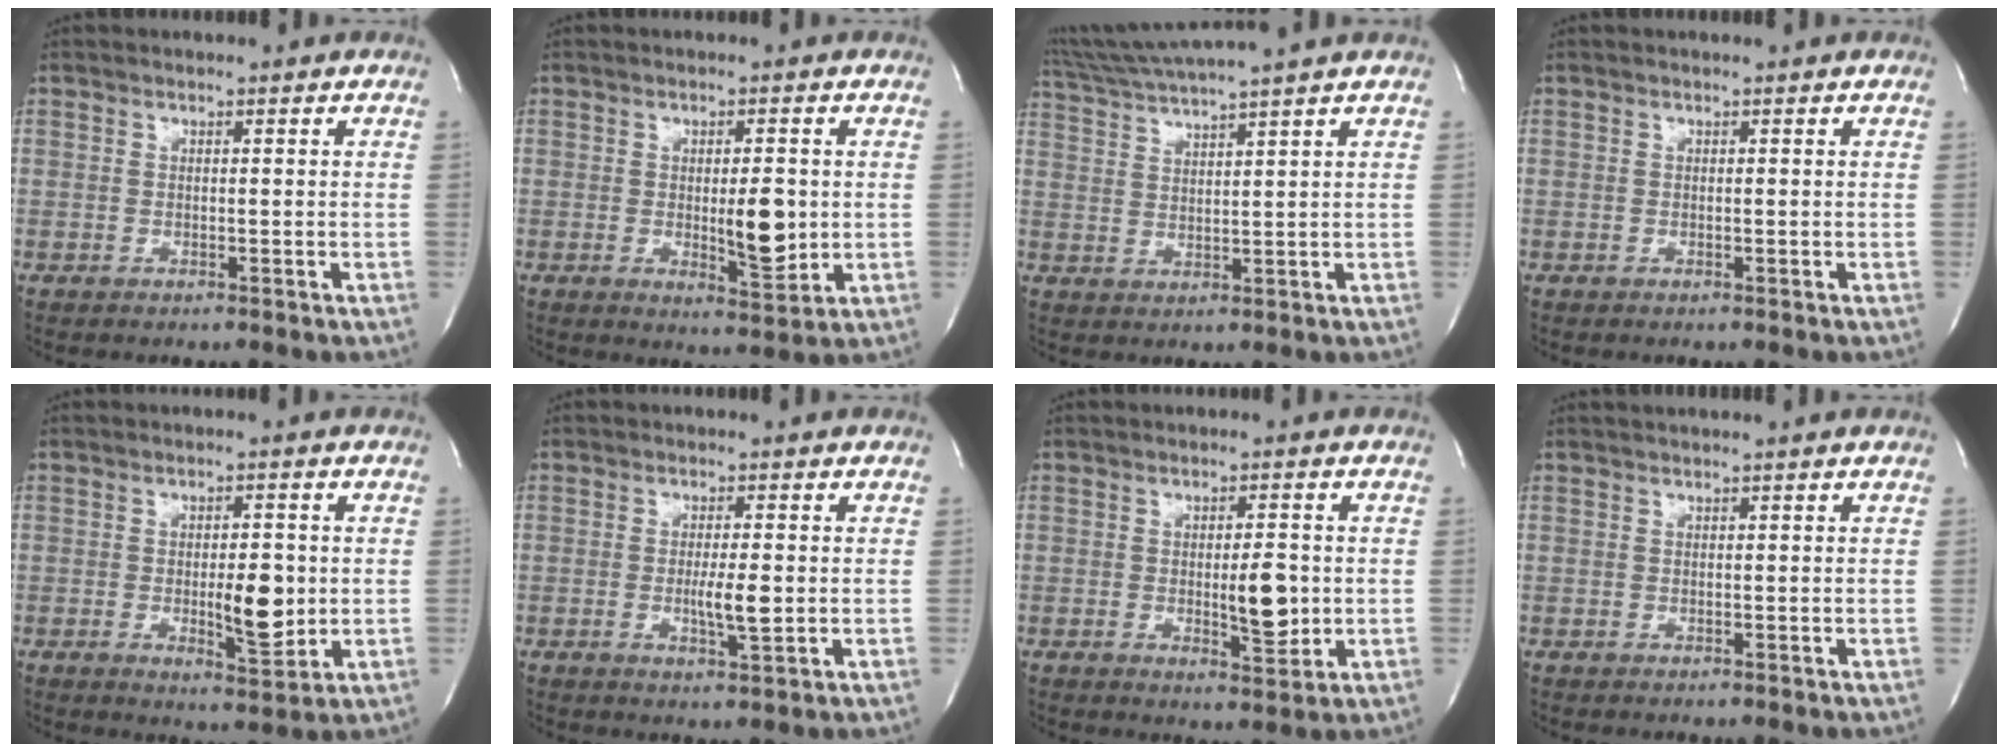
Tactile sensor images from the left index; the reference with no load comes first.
{"total": 5.8, "force": [-0.2, 1.5, 5.6], "torque": [-0.084, -0.013, 0.001]}
{"total": 9.9, "force": [8.6, -1.9, 4.7], "torque": [-0.089, 0.013, 0.145]}
{"total": 0.0}
{"total": 6.3, "force": [-0.5, 1.9, 5.9], "torque": [-0.089, -0.012, -0.003]}
{"total": 3.7, "force": [-0.4, 0.4, 3.7], "torque": [-0.067, -0.009, -0.004]}
{"total": 5.3, "force": [-0.4, 1.4, 5.1], "torque": [-0.078, -0.010, -0.002]}
{"total": 2.7, "force": [2.4, -0.3, 1.0], "torque": [-0.013, 0.020, 0.034]}